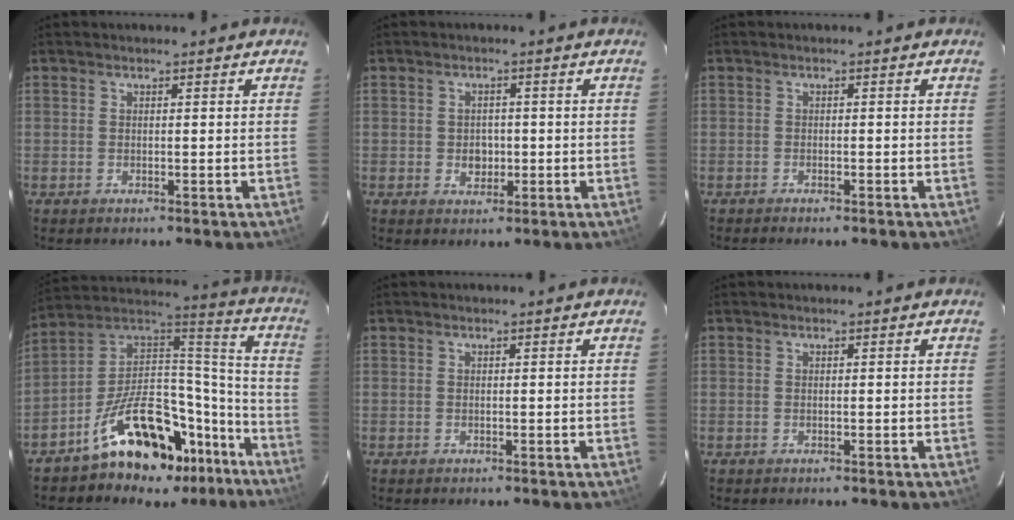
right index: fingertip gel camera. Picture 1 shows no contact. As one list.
[{"total": 3.1, "force": [-0.5, 2.7, 1.5], "torque": [-0.026, 0.005, -0.003]}, {"total": 1.2, "force": [-1.0, 0.3, 0.5], "torque": [-0.018, 0.000, -0.019]}, {"total": 23.2, "force": [-15.1, 11.9, 13.0], "torque": [-0.211, 0.069, -0.215]}, {"total": 0.0}, {"total": 0.0}]